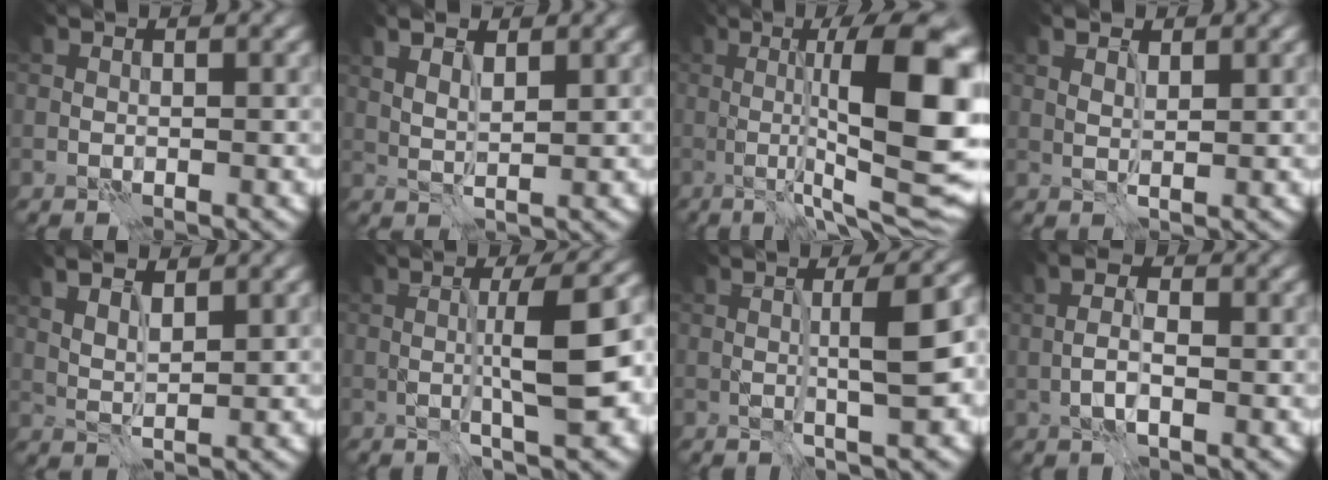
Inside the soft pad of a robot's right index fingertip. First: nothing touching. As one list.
[{"total": 2.7, "force": [1.5, 1.0, 2.0], "torque": [-0.032, 0.001, 0.022]}, {"total": 15.4, "force": [0.2, 4.5, 14.7], "torque": [-0.173, 0.017, 0.000]}, {"total": 1.2, "force": [0.8, 0.5, 0.8], "torque": [-0.010, -0.003, 0.015]}, {"total": 3.2, "force": [1.8, 1.2, 2.3], "torque": [-0.042, 0.004, 0.029]}, {"total": 7.2, "force": [-0.3, 1.5, 7.0], "torque": [-0.094, 0.011, -0.006]}, {"total": 5.4, "force": [-0.1, 1.0, 5.3], "torque": [-0.065, 0.012, -0.002]}, {"total": 3.0, "force": [-0.6, 1.3, 2.7], "torque": [-0.061, 0.004, -0.016]}]